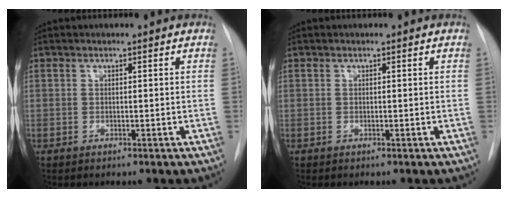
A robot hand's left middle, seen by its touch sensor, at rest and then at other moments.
{"total": 0.0}